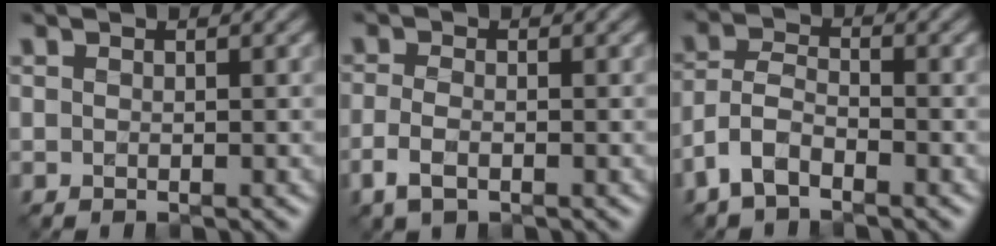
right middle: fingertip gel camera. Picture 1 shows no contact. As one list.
[{"total": 2.4, "force": [-1.2, 1.1, 1.8], "torque": [-0.045, -0.006, -0.029]}, {"total": 3.5, "force": [-2.2, 1.5, 2.2], "torque": [-0.044, 0.005, -0.056]}]